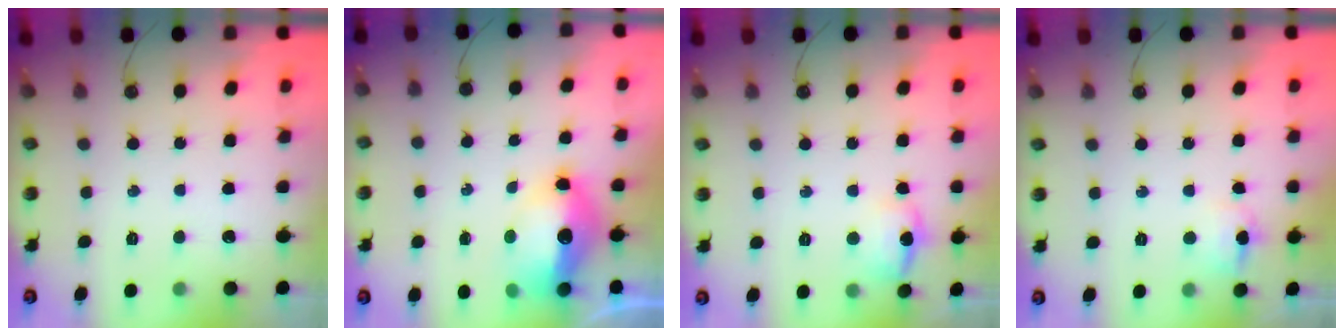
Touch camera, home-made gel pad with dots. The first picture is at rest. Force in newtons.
{"total": 13.5, "press": 13.4, "slide": 1.3}
{"total": 10.5, "press": 10.5, "slide": 0.8}
{"total": 5.9, "press": 5.8, "slide": 1.2}